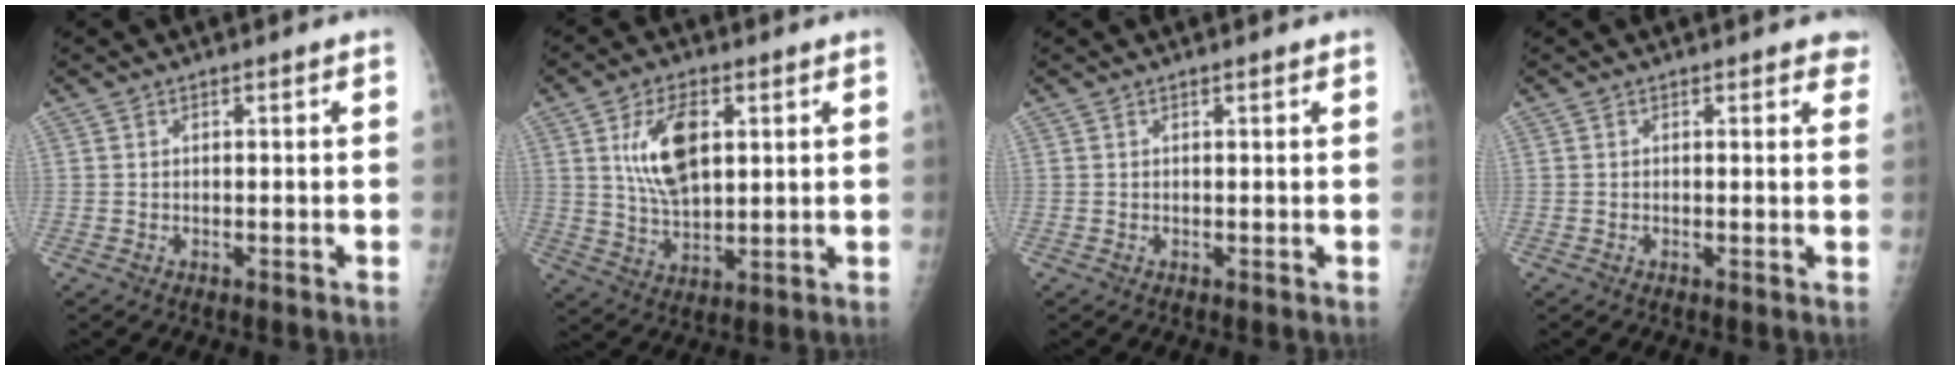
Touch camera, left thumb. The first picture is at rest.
{"total": 11.3, "force": [3.5, 6.0, 9.0], "torque": [-0.149, -0.014, 0.069]}
{"total": 0.9, "force": [0.7, 0.1, 0.6], "torque": [-0.006, 0.002, 0.010]}
{"total": 2.4, "force": [1.9, 1.0, 0.9], "torque": [0.013, -0.005, 0.010]}